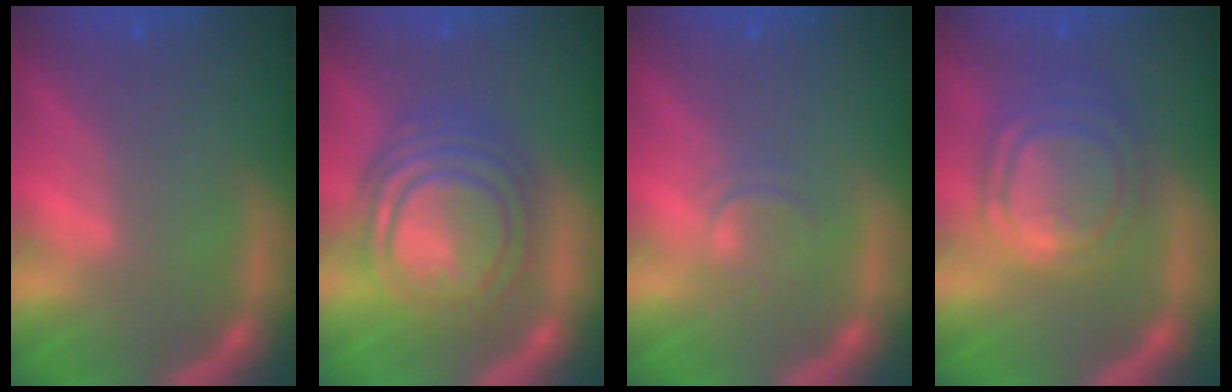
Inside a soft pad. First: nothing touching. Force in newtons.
{"total": 10.0}
{"total": 1.4}
{"total": 7.6}